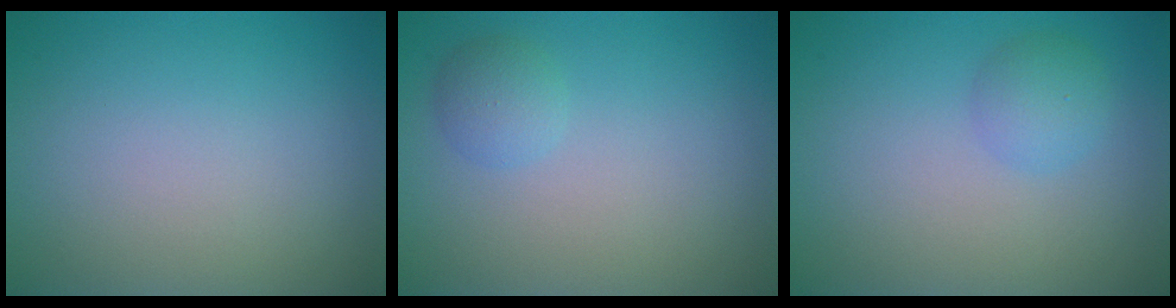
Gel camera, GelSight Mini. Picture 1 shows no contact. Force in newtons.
{"total": 1.6, "press": 1.6, "slide": 0.1}
{"total": 1.9, "press": 1.9, "slide": 0.1}